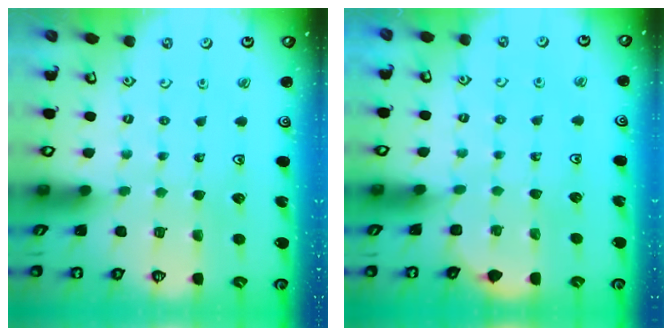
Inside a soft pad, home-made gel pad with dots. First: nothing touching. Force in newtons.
{"total": 2.2, "press": 2.2, "slide": 0.3}